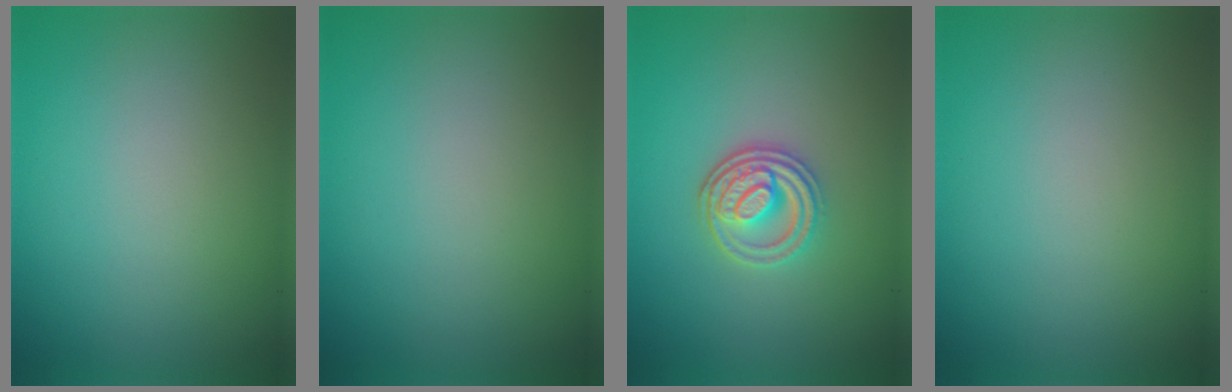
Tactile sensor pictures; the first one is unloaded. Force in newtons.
{"total": 0.0}
{"total": 3.6, "press": 3.0, "slide": 1.9}
{"total": 0.0}